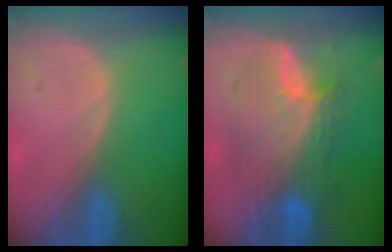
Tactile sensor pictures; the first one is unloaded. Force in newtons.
{"total": 10.5, "press": 10.4, "slide": 0.7}